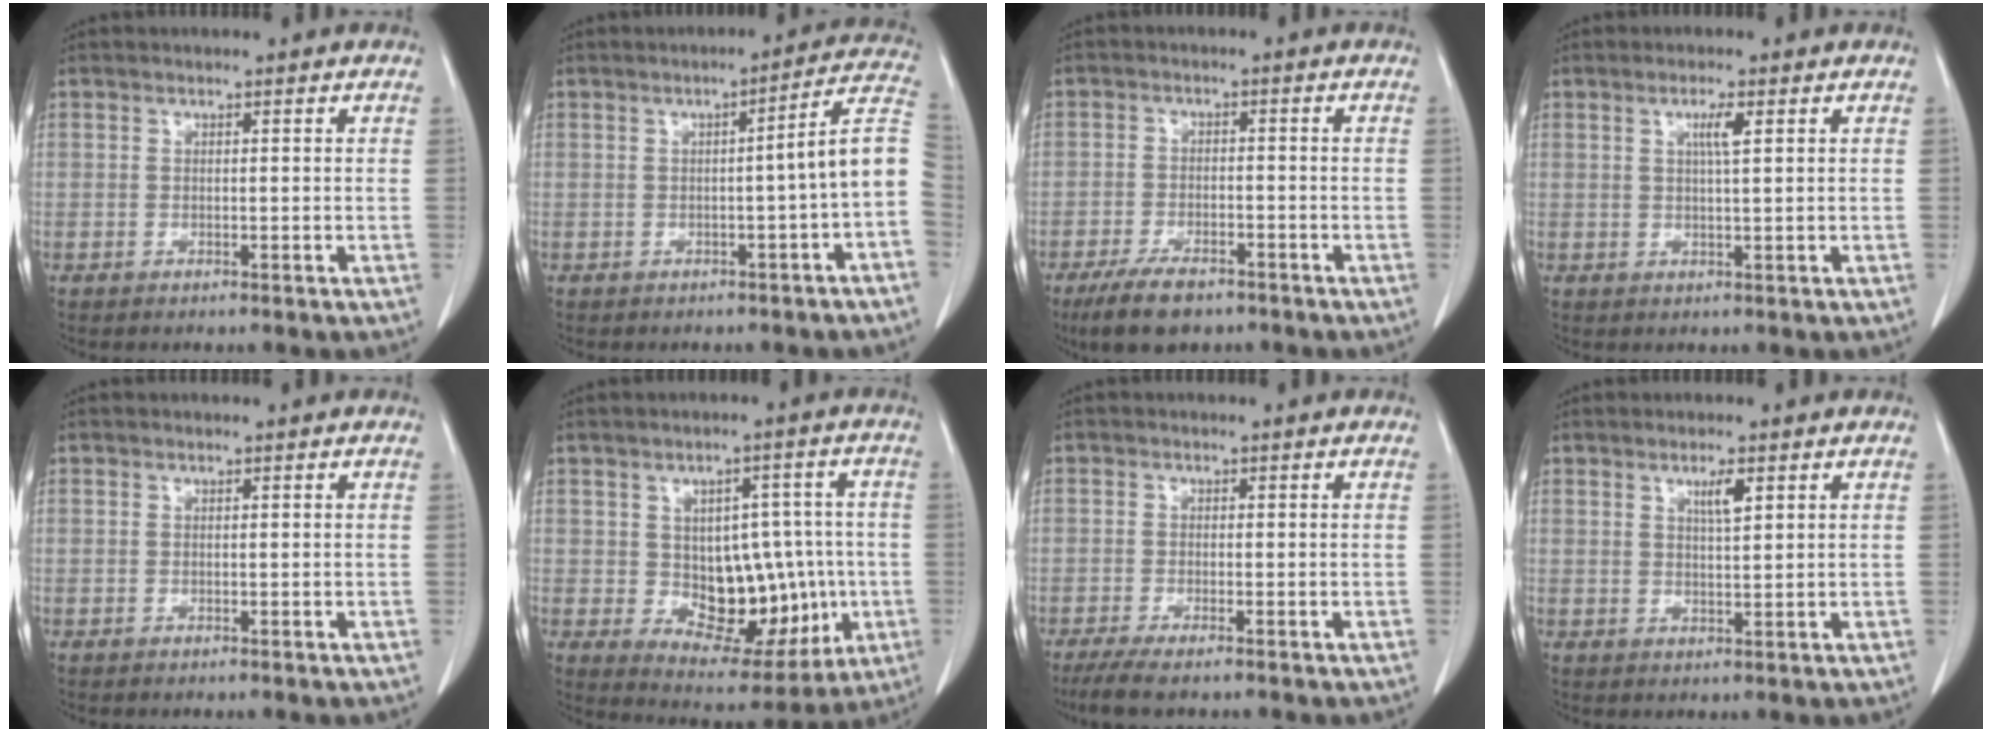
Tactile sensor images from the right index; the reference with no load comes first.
{"total": 7.5, "force": [-1.6, -0.5, 7.3], "torque": [-0.080, 0.019, -0.027]}
{"total": 7.1, "force": [-5.2, 2.7, 3.9], "torque": [-0.074, -0.007, -0.089]}
{"total": 2.5, "force": [1.0, 0.0, 2.4], "torque": [-0.044, 0.000, 0.016]}
{"total": 0.0}
{"total": 13.7, "force": [-1.3, 8.1, 11.0], "torque": [-0.141, 0.021, 0.008]}
{"total": 4.4, "force": [-3.4, 0.3, 2.8], "torque": [-0.048, -0.011, -0.058]}
{"total": 2.7, "force": [1.4, 0.3, 2.3], "torque": [-0.041, -0.002, 0.024]}